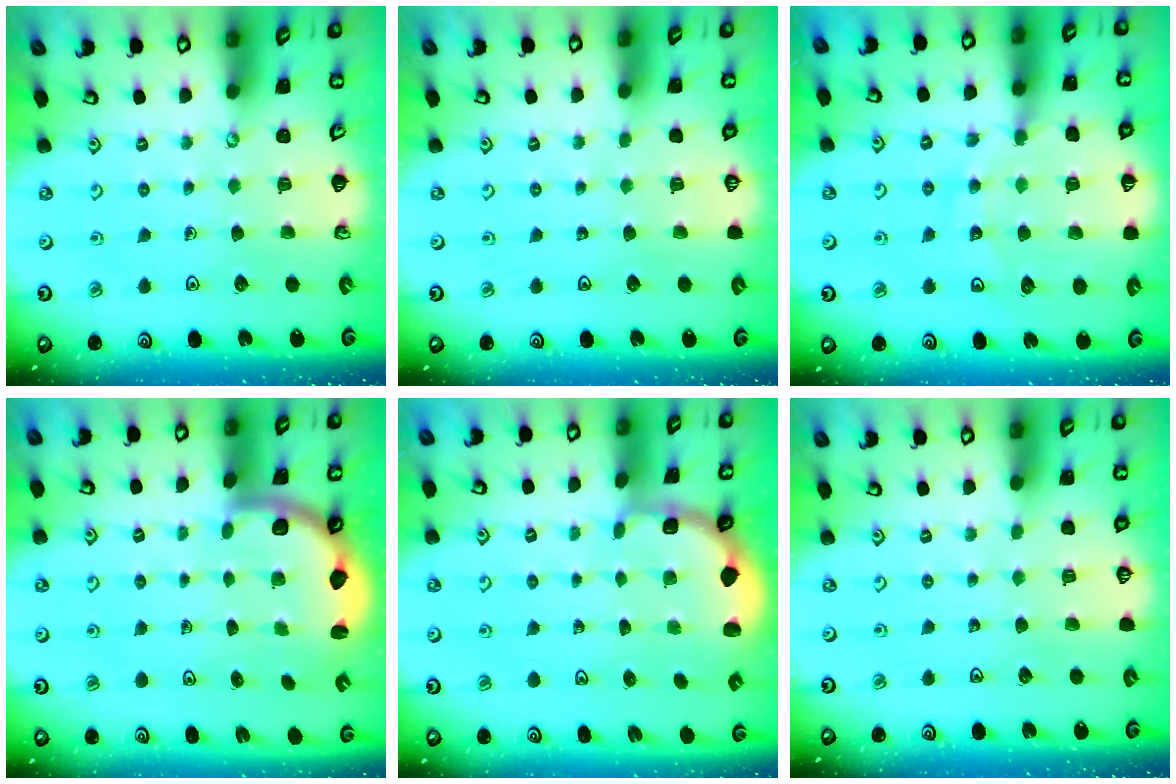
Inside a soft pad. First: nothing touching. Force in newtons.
{"total": 0.0}
{"total": 11.8, "press": 11.5, "slide": 2.6}
{"total": 2.6, "press": 2.5, "slide": 0.7}
{"total": 1.9, "press": 1.8, "slide": 0.7}
{"total": 0.0}